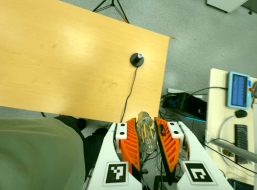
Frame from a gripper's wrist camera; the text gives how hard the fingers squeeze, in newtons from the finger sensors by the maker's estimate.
{"total": 19.5, "left": 21.4, "right": 17.5}